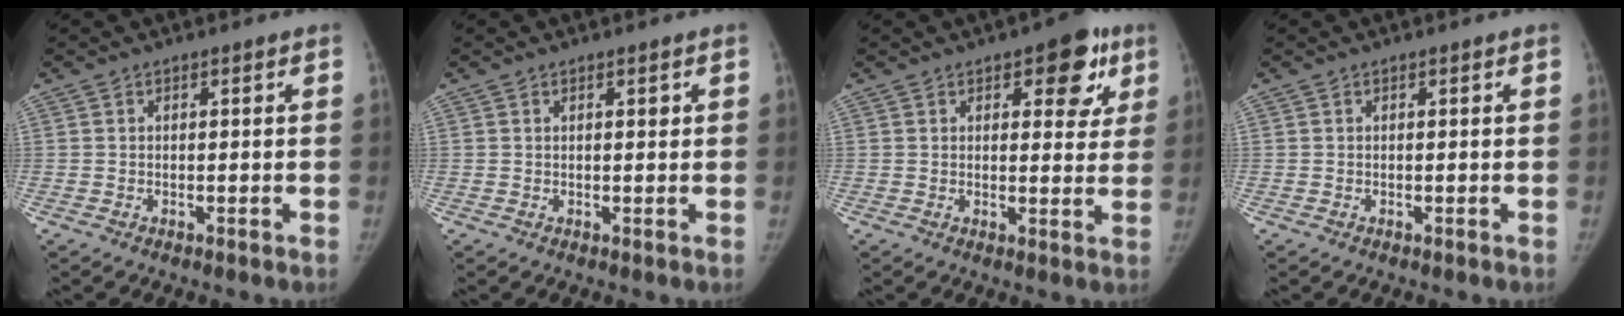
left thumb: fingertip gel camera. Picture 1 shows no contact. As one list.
[{"total": 0.9, "force": [0.4, 0.3, 0.7], "torque": [-0.007, 0.000, 0.006]}, {"total": 9.0, "force": [4.3, 4.5, 6.5], "torque": [-0.037, -0.011, 0.047]}, {"total": 0.0}]